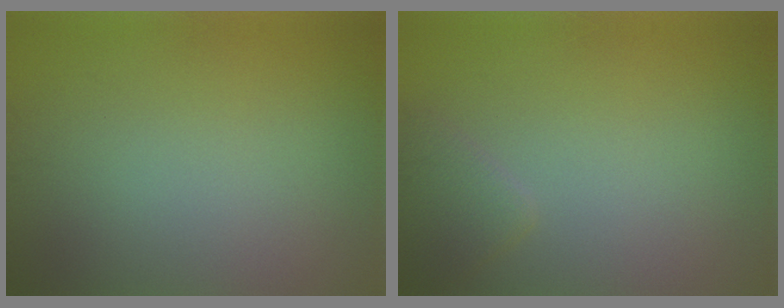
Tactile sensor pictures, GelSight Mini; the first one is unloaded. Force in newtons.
{"total": 1.6, "press": 1.6, "slide": 0.1}